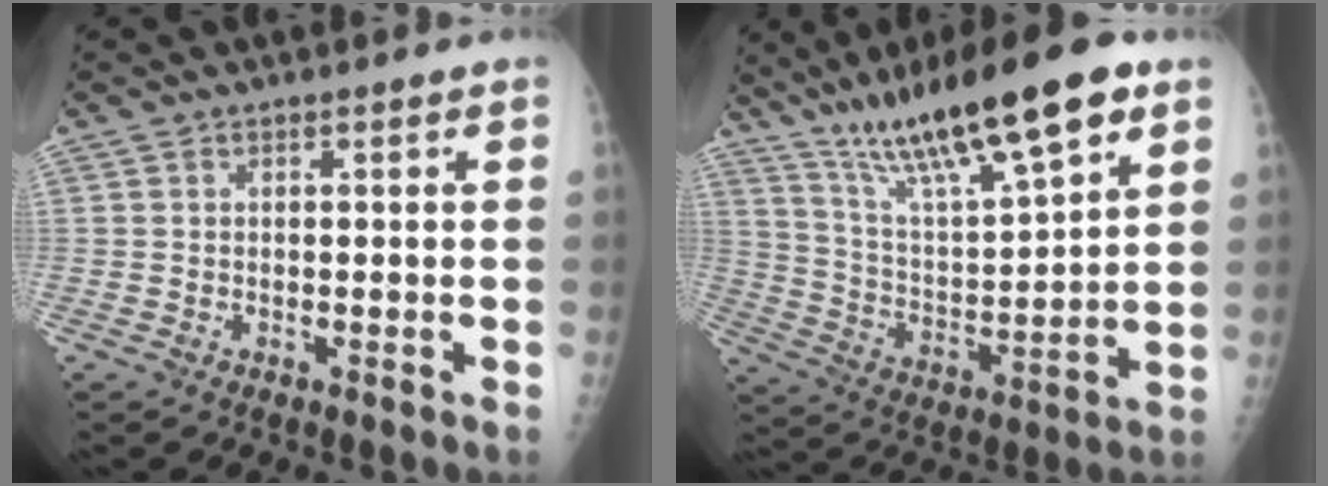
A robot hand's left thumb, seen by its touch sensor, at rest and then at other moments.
{"total": 22.1, "force": [13.8, 4.5, 16.6], "torque": [-0.270, -0.041, 0.245]}